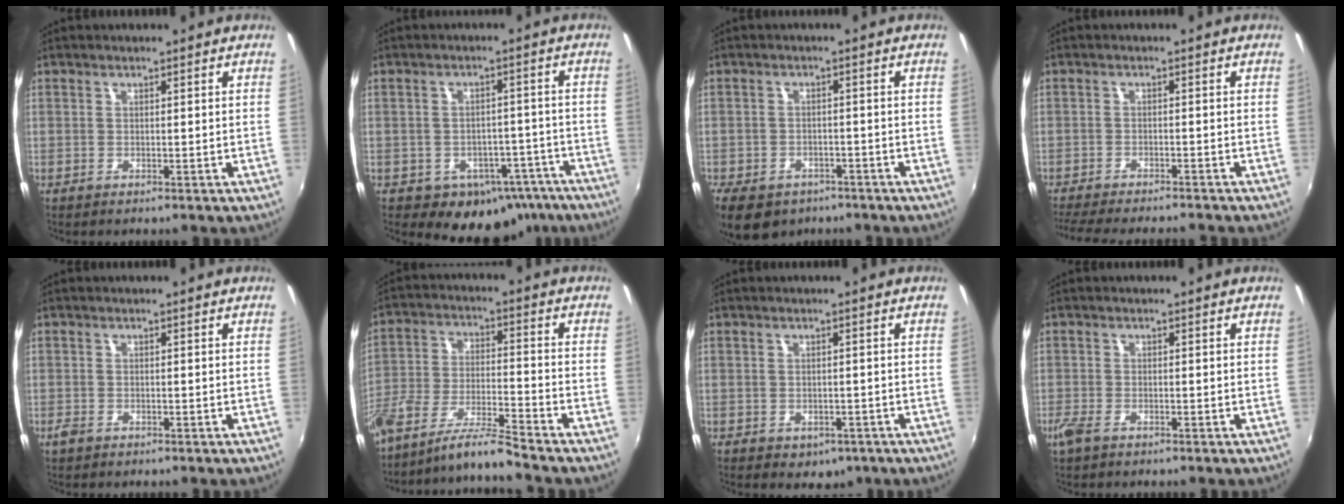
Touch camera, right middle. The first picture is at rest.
{"total": 11.6, "force": [-7.1, 8.3, 3.7], "torque": [-0.065, 0.029, -0.057]}
{"total": 11.3, "force": [-7.2, 7.0, 5.1], "torque": [-0.132, -0.020, -0.108]}
{"total": 10.7, "force": [-9.6, 1.1, 4.6], "torque": [-0.110, -0.019, -0.153]}
{"total": 1.5, "force": [-1.1, 0.9, 0.7], "torque": [-0.016, -0.004, -0.022]}
{"total": 9.8, "force": [-8.7, -1.2, 4.2], "torque": [-0.086, -0.004, -0.168]}
{"total": 3.7, "force": [-1.7, 2.8, 1.8], "torque": [-0.037, -0.010, -0.014]}
{"total": 2.7, "force": [-1.8, 1.1, 1.7], "torque": [-0.040, -0.008, -0.035]}